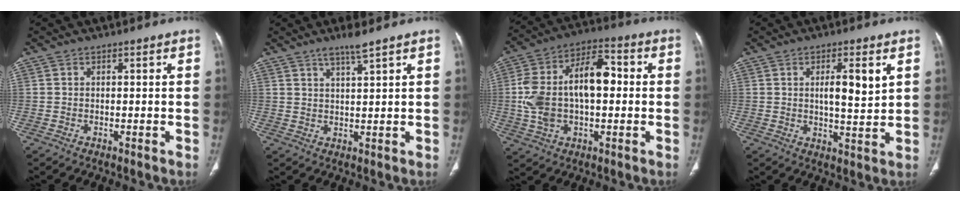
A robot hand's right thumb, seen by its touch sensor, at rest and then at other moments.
{"total": 4.1, "force": [3.1, 0.1, 2.7], "torque": [-0.046, -0.017, 0.059]}
{"total": 17.6, "force": [0.4, 9.8, 14.6], "torque": [-0.266, 0.041, 0.006]}
{"total": 7.4, "force": [2.2, 2.0, 6.8], "torque": [-0.102, -0.018, 0.037]}